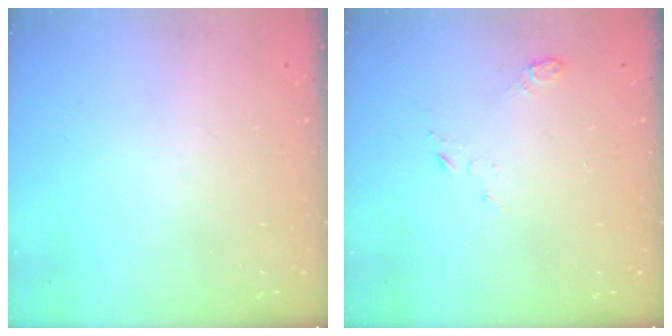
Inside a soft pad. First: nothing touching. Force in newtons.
{"total": 4.4, "press": 4.3, "slide": 0.7}